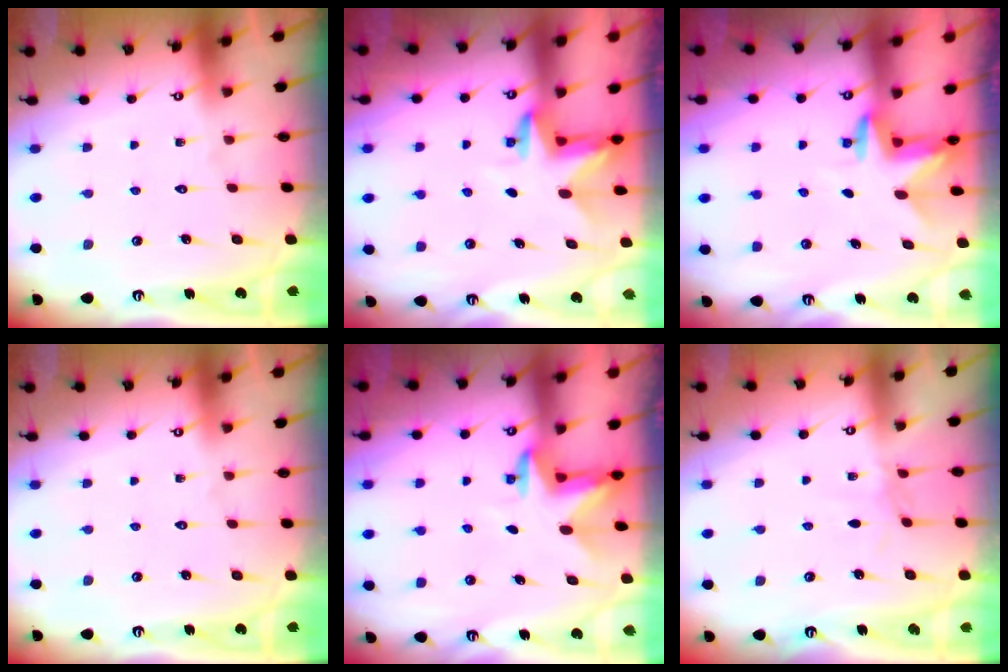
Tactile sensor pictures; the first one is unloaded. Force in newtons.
{"total": 3.2, "press": 3.2, "slide": 0.1}
{"total": 2.7, "press": 2.7, "slide": 0.2}
{"total": 0.0}
{"total": 3.1, "press": 3.0, "slide": 0.8}
{"total": 1.5, "press": 1.5, "slide": 0.4}